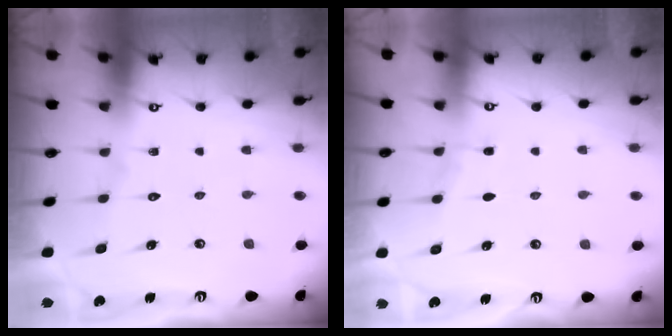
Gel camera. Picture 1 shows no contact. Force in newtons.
{"total": 4.0, "press": 4.0, "slide": 0.5}